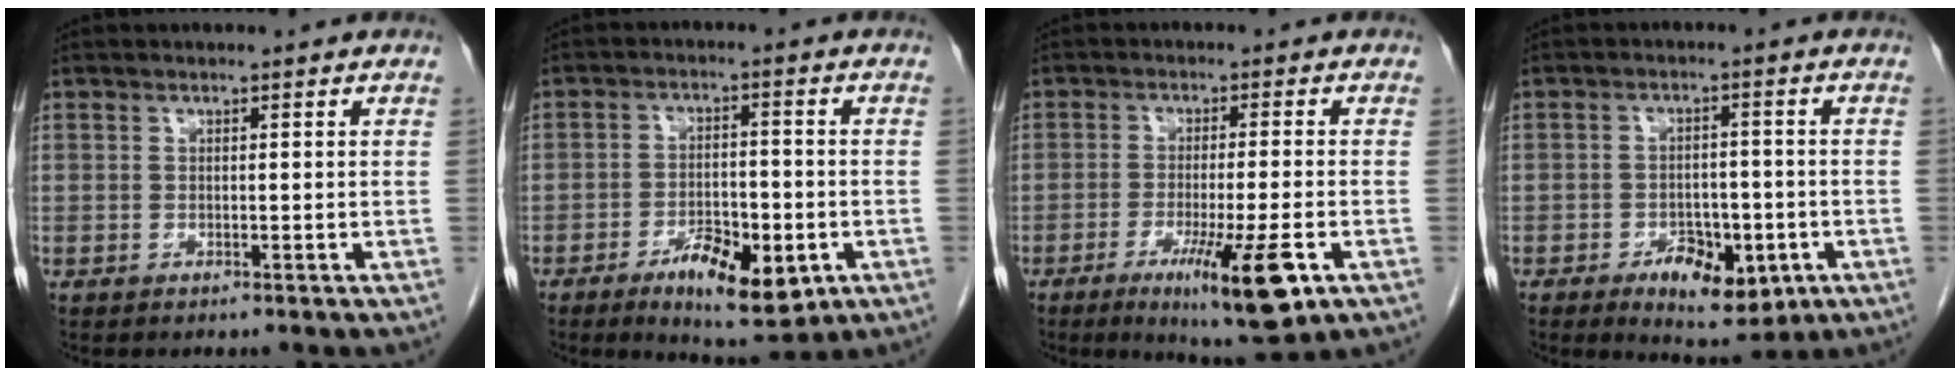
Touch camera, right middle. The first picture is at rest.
{"total": 9.8, "force": [-4.2, 3.4, 8.2], "torque": [-0.131, -0.009, -0.058]}
{"total": 10.7, "force": [-4.8, 0.7, 9.5], "torque": [-0.154, -0.029, -0.069]}
{"total": 8.2, "force": [-3.5, 4.1, 6.2], "torque": [-0.090, -0.002, -0.041]}